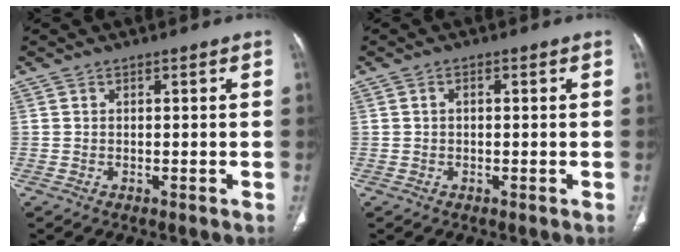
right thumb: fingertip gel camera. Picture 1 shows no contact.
{"total": 1.0, "force": [0.1, 0.7, 0.8], "torque": [-0.012, 0.005, -0.001]}